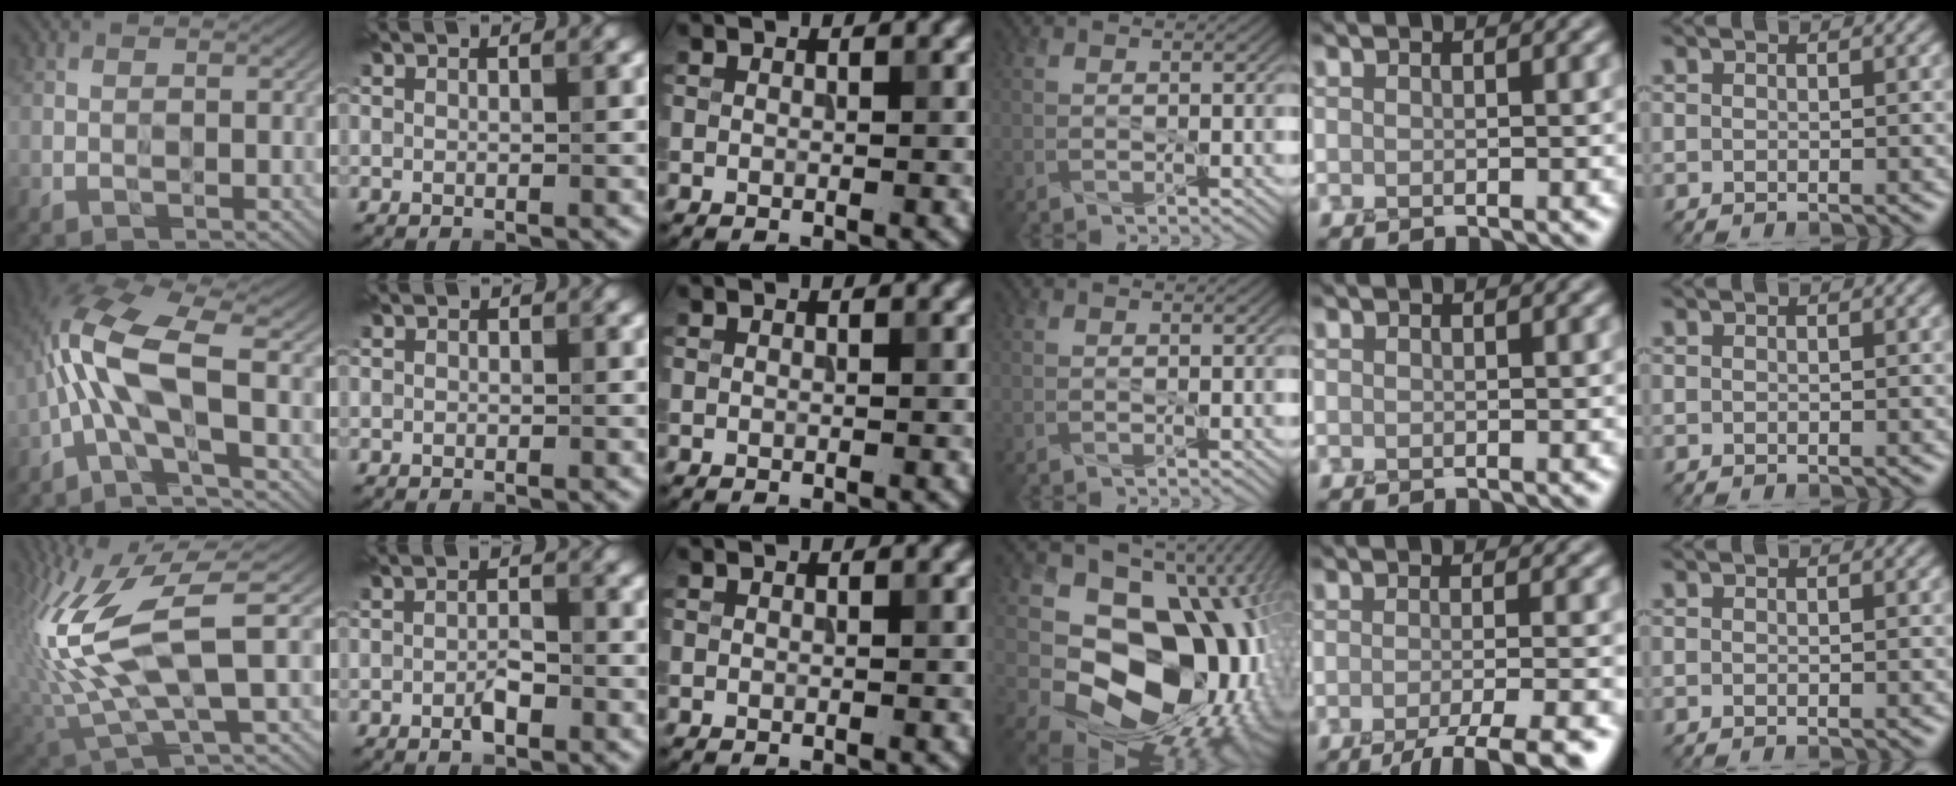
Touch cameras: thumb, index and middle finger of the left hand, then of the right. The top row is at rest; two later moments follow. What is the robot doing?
{"motion": "peel", "object": "tape"}